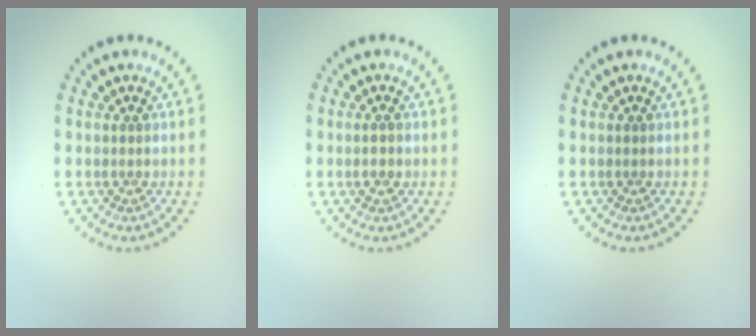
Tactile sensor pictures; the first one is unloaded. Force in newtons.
{"total": 1.0, "press": 1.0, "slide": 0.3}
{"total": 0.0}